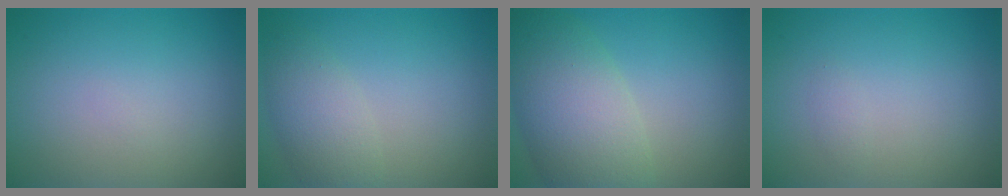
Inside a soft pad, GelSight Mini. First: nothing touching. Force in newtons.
{"total": 3.3, "press": 3.3, "slide": 0.2}
{"total": 7.5, "press": 7.5, "slide": 0.6}
{"total": 0.6, "press": 0.6, "slide": 0.0}